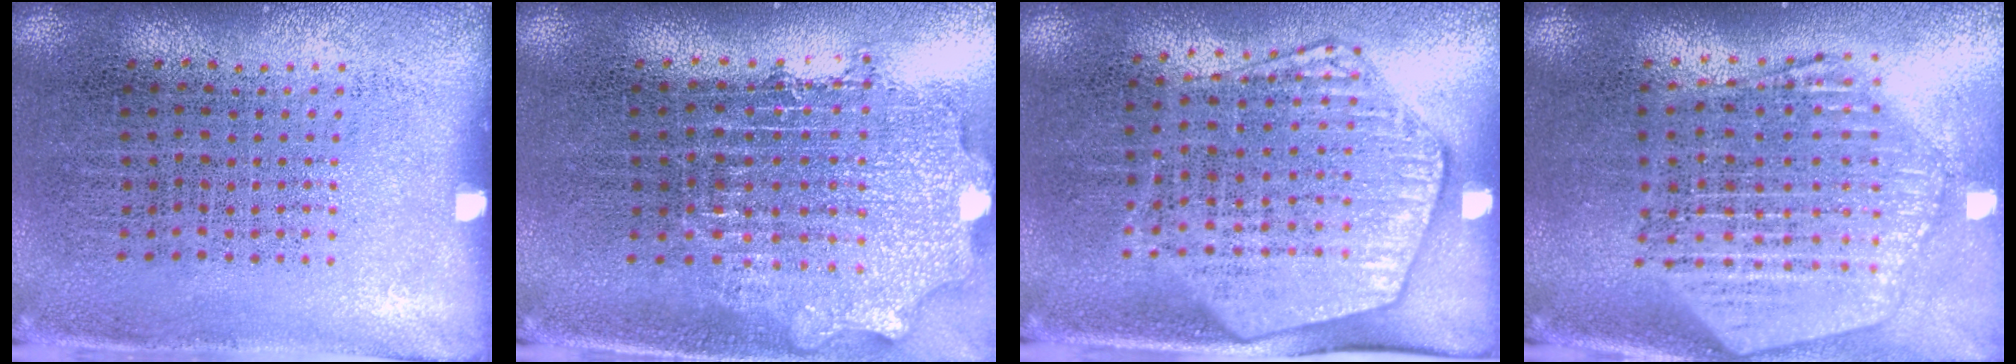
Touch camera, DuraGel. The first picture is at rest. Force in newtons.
{"total": 1.9, "press": 1.5, "slide": 1.1}
{"total": 2.0, "press": 1.8, "slide": 0.9}
{"total": 2.6, "press": 2.2, "slide": 1.3}